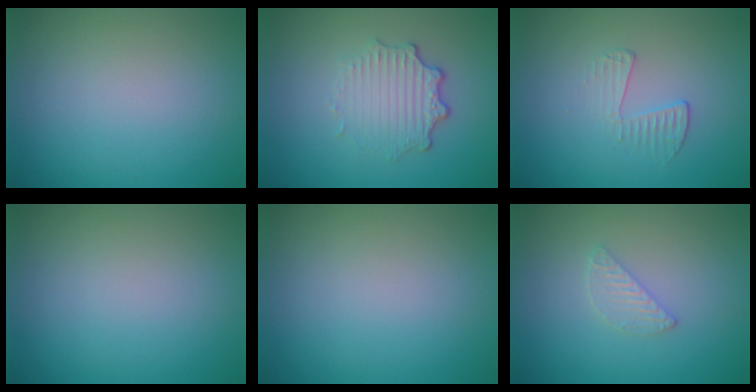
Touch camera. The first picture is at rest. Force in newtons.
{"total": 3.2, "press": 2.5, "slide": 1.9}
{"total": 1.8, "press": 0.5, "slide": 1.7}
{"total": 0.0}
{"total": 0.0}
{"total": 1.5, "press": 1.5, "slide": 0.2}